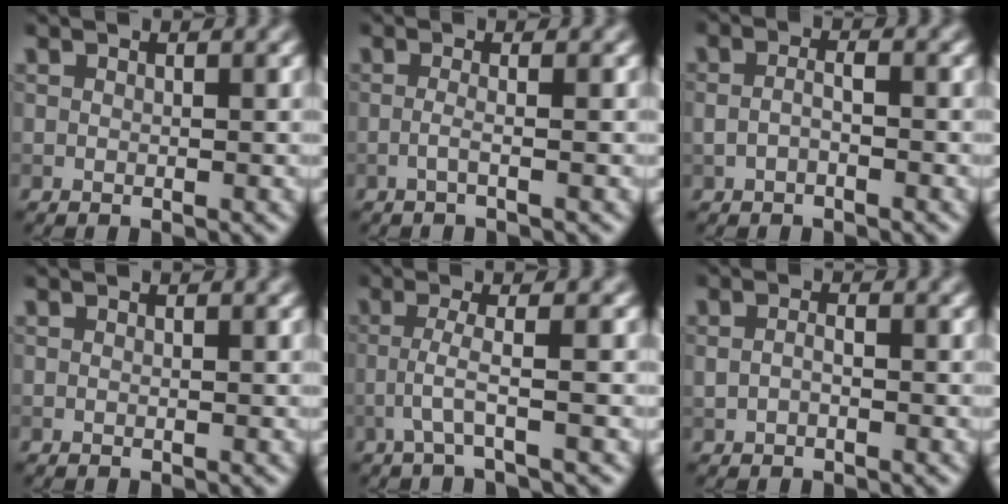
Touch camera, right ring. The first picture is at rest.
{"total": 1.8, "force": [-0.3, 0.6, 1.7], "torque": [-0.022, -0.002, -0.015]}
{"total": 1.5, "force": [-0.4, 0.6, 1.3], "torque": [-0.031, 0.004, -0.014]}
{"total": 0.0}
{"total": 2.9, "force": [-0.7, 0.2, 2.8], "torque": [-0.054, 0.008, -0.023]}
{"total": 1.2, "force": [-0.2, 0.8, 1.0], "torque": [-0.024, 0.002, -0.006]}